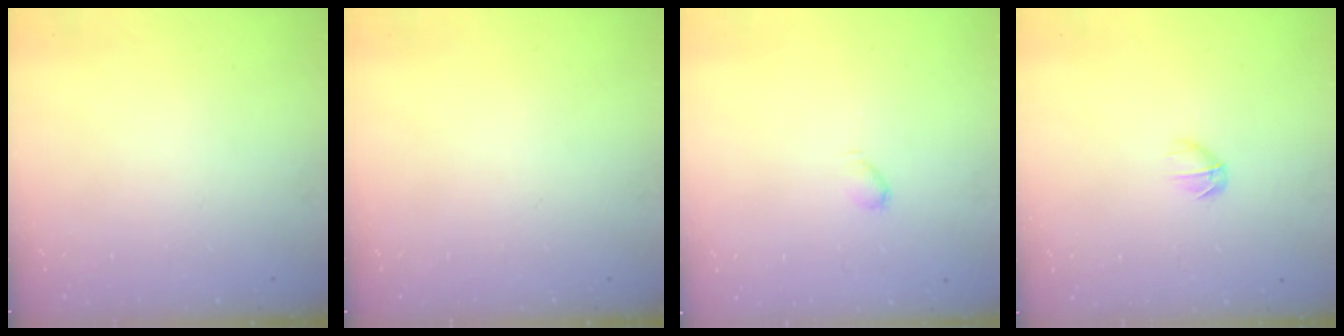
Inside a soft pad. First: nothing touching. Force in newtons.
{"total": 0.0}
{"total": 2.3, "press": 2.3, "slide": 0.4}
{"total": 3.6, "press": 3.4, "slide": 1.0}